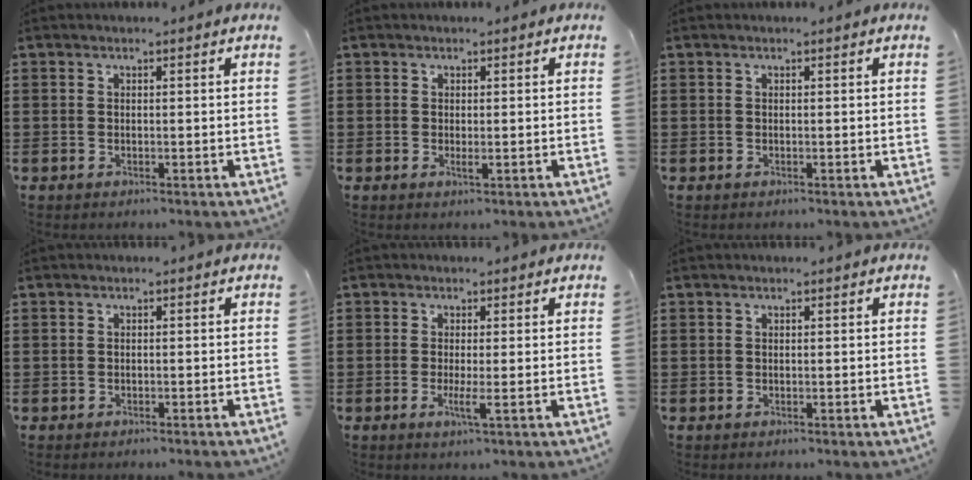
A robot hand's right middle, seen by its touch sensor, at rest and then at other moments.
{"total": 0.8, "force": [0.0, 0.3, 0.8], "torque": [-0.014, 0.001, 0.001]}
{"total": 0.0}
{"total": 0.6, "force": [-0.6, 0.0, 0.0], "torque": [0.000, 0.001, -0.012]}
{"total": 2.1, "force": [-0.5, 0.1, 2.0], "torque": [-0.038, -0.006, -0.009]}
{"total": 0.0}